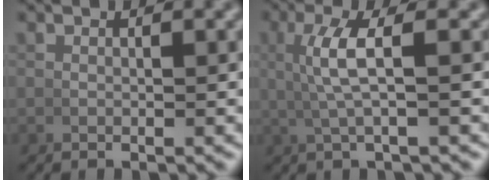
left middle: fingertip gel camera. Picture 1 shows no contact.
{"total": 3.6, "force": [0.8, 0.1, 3.5], "torque": [-0.068, 0.012, 0.014]}